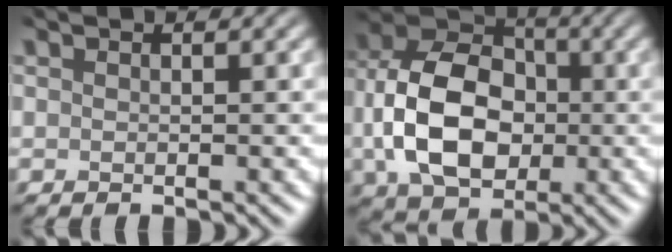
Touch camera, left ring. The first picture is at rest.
{"total": 9.4, "force": [-2.0, 6.7, 6.2], "torque": [-0.140, -0.004, -0.037]}